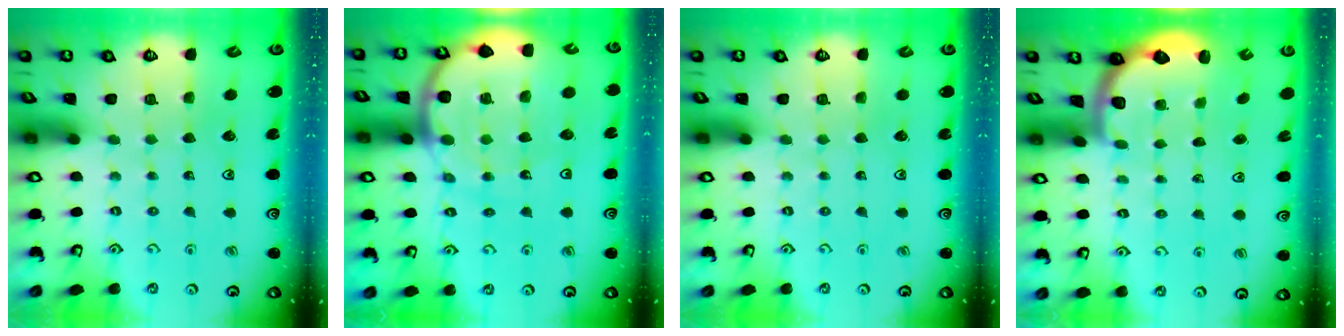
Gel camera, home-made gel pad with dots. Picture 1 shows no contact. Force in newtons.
{"total": 13.1, "press": 13.0, "slide": 1.7}
{"total": 0.0}
{"total": 2.2, "press": 2.1, "slide": 0.8}